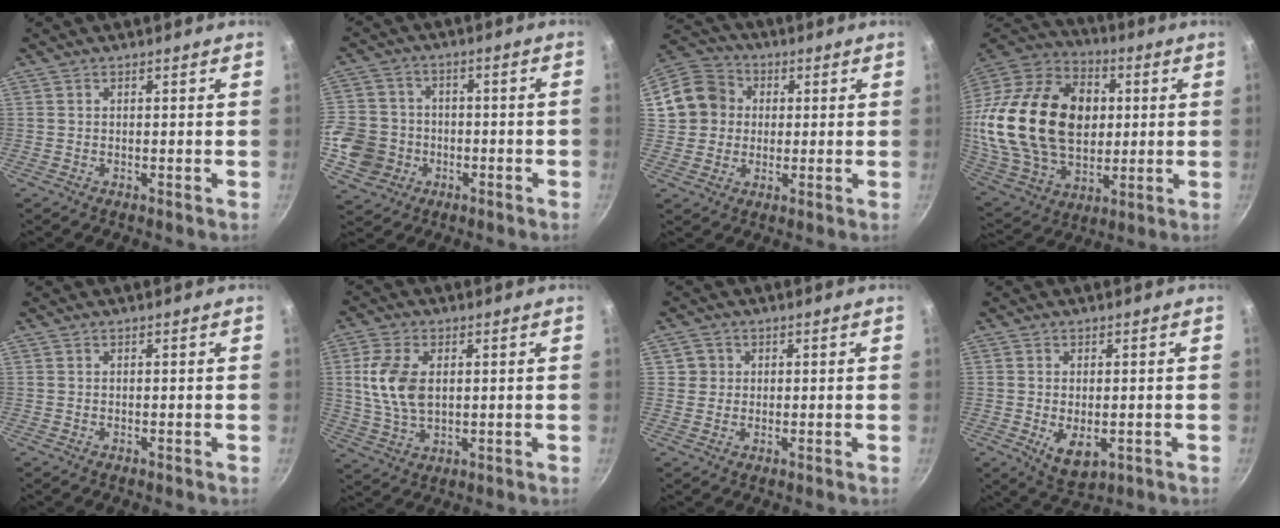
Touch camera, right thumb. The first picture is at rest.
{"total": 12.4, "force": [-3.7, 10.9, 4.6], "torque": [-0.082, 0.036, -0.070]}
{"total": 11.4, "force": [1.6, 10.5, 4.1], "torque": [-0.045, 0.025, 0.017]}
{"total": 32.3, "force": [3.5, 22.2, 23.2], "torque": [-0.419, 0.011, 0.066]}
{"total": 0.0}
{"total": 10.0, "force": [1.6, 6.1, 7.8], "torque": [-0.149, -0.008, 0.032]}
{"total": 2.8, "force": [0.5, 2.8, 0.4], "torque": [0.012, 0.008, 0.004]}
{"total": 6.0, "force": [-1.2, 3.4, 4.8], "torque": [-0.076, -0.015, -0.008]}